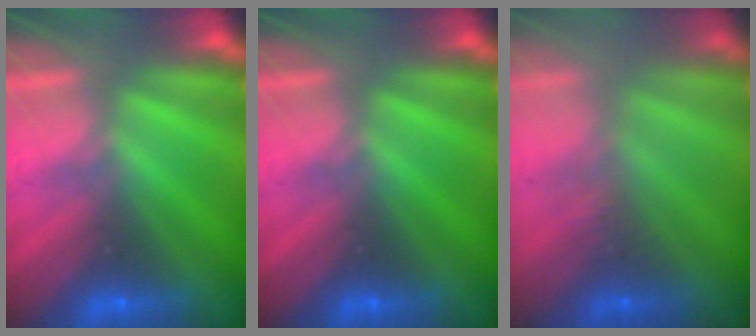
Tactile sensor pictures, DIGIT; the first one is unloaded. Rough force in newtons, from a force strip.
{"total": 0.0}
{"total": 2.9}